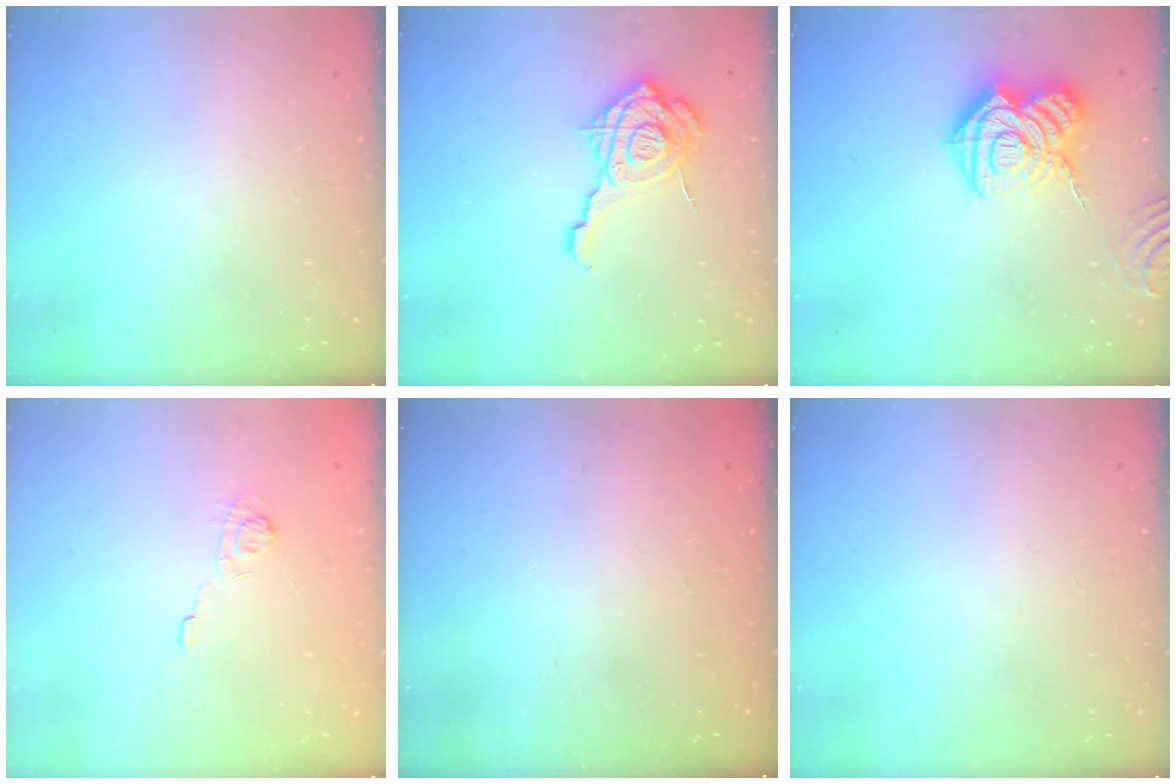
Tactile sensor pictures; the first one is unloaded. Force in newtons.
{"total": 18.2, "press": 18.1, "slide": 2.0}
{"total": 17.2, "press": 17.2, "slide": 1.5}
{"total": 3.3, "press": 2.9, "slide": 1.6}
{"total": 2.3, "press": 2.2, "slide": 0.8}
{"total": 0.0}